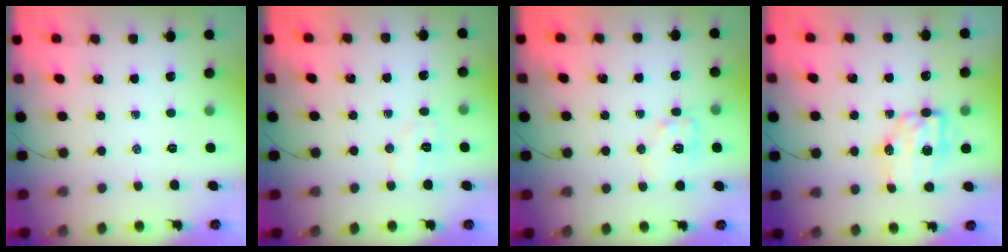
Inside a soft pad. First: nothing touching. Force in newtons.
{"total": 4.8, "press": 4.7, "slide": 0.9}
{"total": 8.9, "press": 8.9, "slide": 0.7}
{"total": 8.1, "press": 8.0, "slide": 0.9}